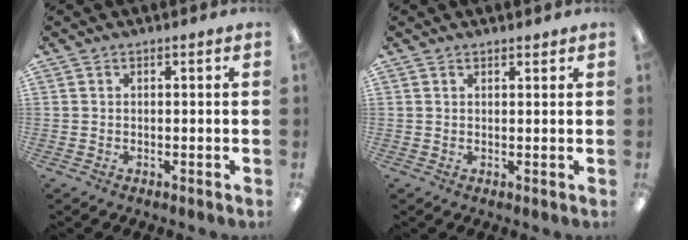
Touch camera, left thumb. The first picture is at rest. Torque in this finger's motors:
{"motor_torque": [-0.23, -0.11, -0.52, 0.13, 0.03]}